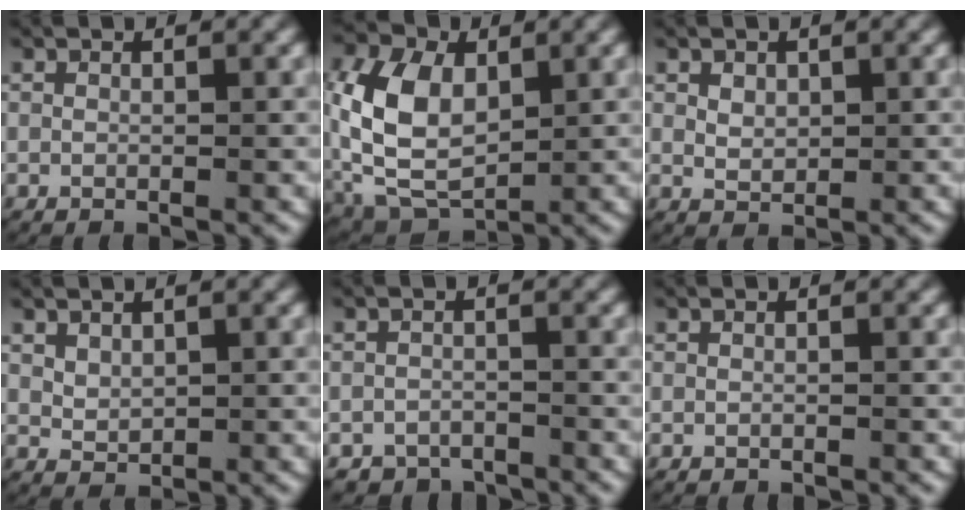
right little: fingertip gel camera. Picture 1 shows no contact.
{"total": 8.6, "force": [-0.1, 6.2, 5.9], "torque": [-0.158, -0.039, 0.016]}
{"total": 1.5, "force": [0.5, 1.1, 0.8], "torque": [-0.021, -0.007, 0.018]}
{"total": 1.7, "force": [0.9, 1.1, 0.8], "torque": [-0.017, -0.006, 0.028]}
{"total": 3.8, "force": [-3.5, 1.7, -0.1], "torque": [0.018, -0.011, -0.061]}
{"total": 0.0}